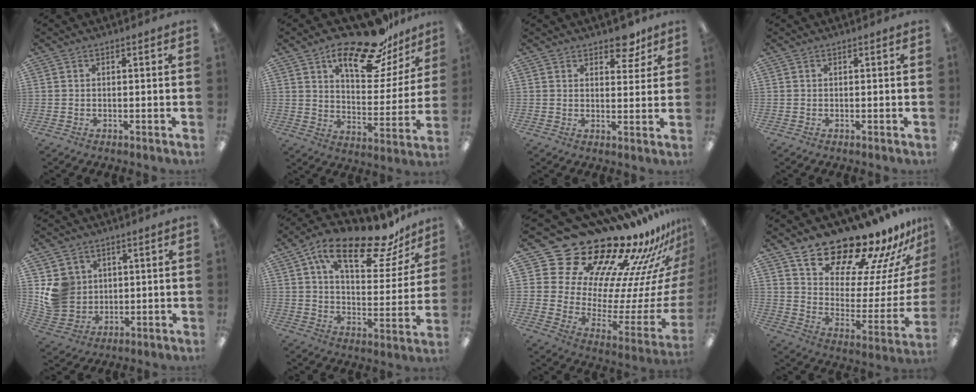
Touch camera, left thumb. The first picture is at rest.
{"total": 19.9, "force": [15.2, 7.2, 10.6], "torque": [-0.165, -0.096, 0.256]}
{"total": 6.4, "force": [4.8, 3.2, 2.8], "torque": [-0.018, -0.025, 0.080]}
{"total": 0.0}
{"total": 9.3, "force": [2.3, 8.7, 2.3], "torque": [-0.066, -0.003, 0.053]}
{"total": 19.9, "force": [13.3, 7.9, 12.5], "torque": [-0.206, -0.066, 0.220]}
{"total": 27.4, "force": [23.0, 11.2, 10.0], "torque": [-0.143, -0.221, 0.427]}
{"total": 17.8, "force": [16.2, 4.6, 5.7], "torque": [-0.105, -0.139, 0.274]}